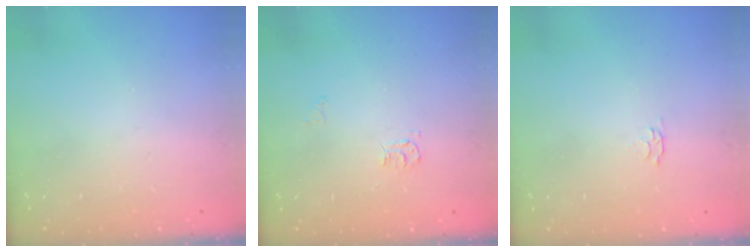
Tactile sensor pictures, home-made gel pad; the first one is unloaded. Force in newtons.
{"total": 3.9, "press": 3.9, "slide": 0.6}
{"total": 2.8, "press": 2.7, "slide": 0.5}